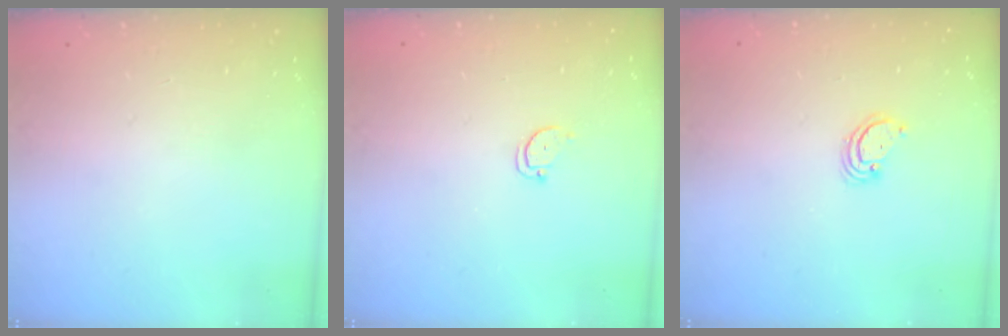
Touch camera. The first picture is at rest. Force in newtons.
{"total": 2.0, "press": 2.0, "slide": 0.2}
{"total": 2.6, "press": 2.6, "slide": 0.2}